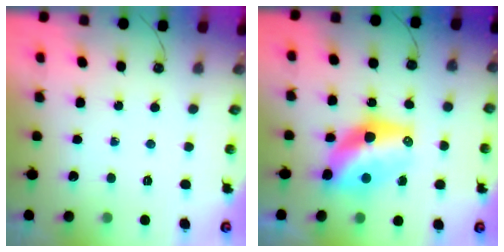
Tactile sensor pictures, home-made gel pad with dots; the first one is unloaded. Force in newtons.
{"total": 11.9, "press": 11.8, "slide": 1.2}